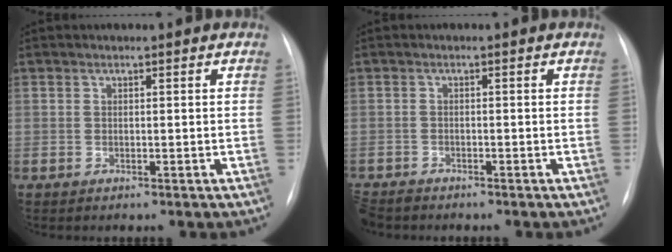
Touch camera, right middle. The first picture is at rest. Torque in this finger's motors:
{"motor_torque": [0.02, -0.02, 0.00, 0.00]}